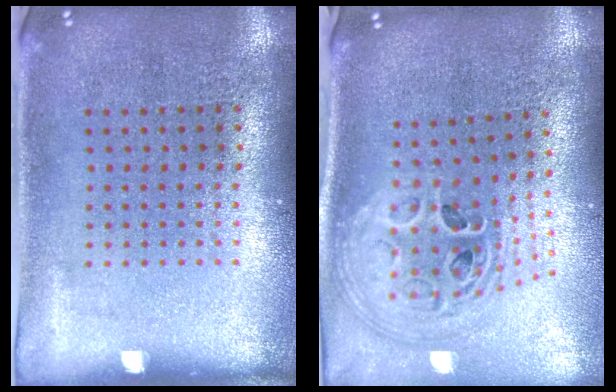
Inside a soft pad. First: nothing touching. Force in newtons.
{"total": 2.9, "press": 2.1, "slide": 2.0}